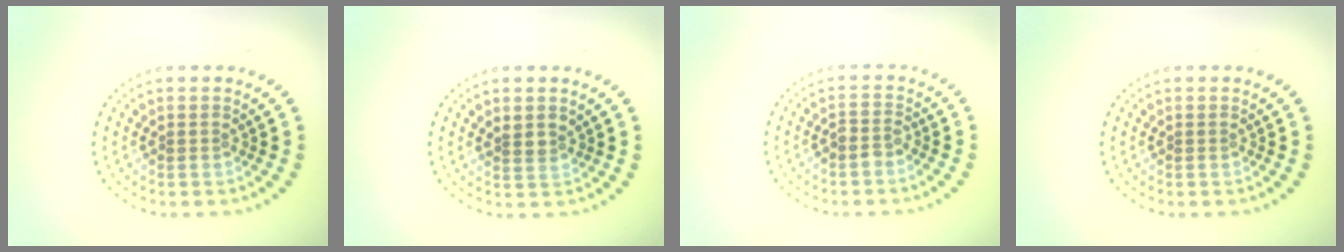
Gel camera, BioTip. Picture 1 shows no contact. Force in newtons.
{"total": 1.5, "press": 1.4, "slide": 0.7}
{"total": 1.4, "press": 1.2, "slide": 0.8}
{"total": 0.0}